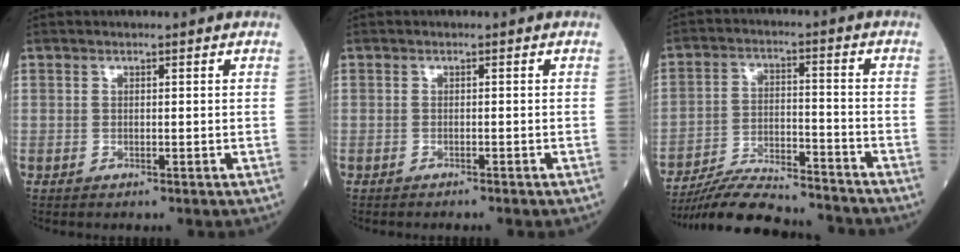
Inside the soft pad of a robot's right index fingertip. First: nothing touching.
{"total": 2.1, "force": [-1.8, -0.1, 1.1], "torque": [-0.019, 0.000, -0.017]}
{"total": 15.9, "force": [-15.0, 1.6, 4.9], "torque": [-0.096, 0.000, -0.235]}